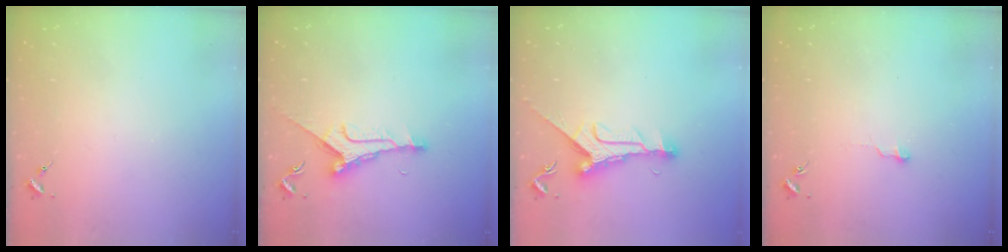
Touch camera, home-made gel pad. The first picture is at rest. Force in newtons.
{"total": 9.2, "press": 9.2, "slide": 0.5}
{"total": 10.0, "press": 10.0, "slide": 0.3}
{"total": 4.2, "press": 4.2, "slide": 0.3}